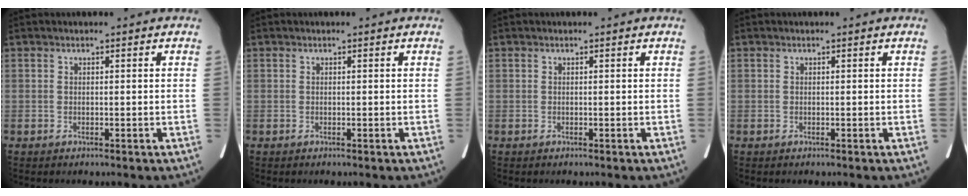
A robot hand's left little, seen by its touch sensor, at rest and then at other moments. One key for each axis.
{"total": 0.0}
{"total": 0.0}
{"total": 0.0}